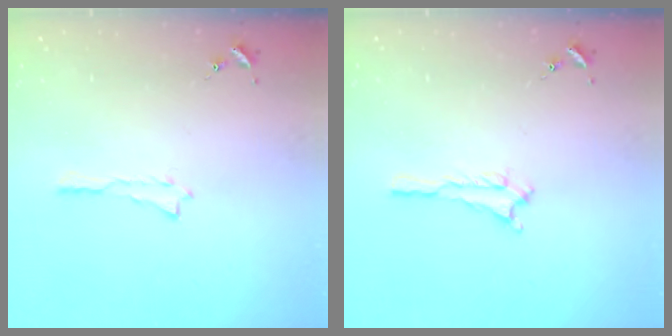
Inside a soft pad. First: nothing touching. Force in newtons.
{"total": 1.4, "press": 1.4, "slide": 0.2}